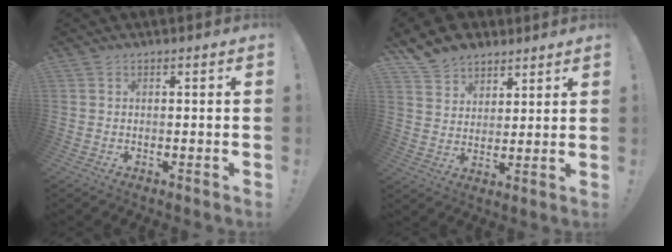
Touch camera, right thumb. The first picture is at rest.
{"total": 9.9, "force": [7.7, 5.8, 1.9], "torque": [-0.044, -0.052, 0.154]}